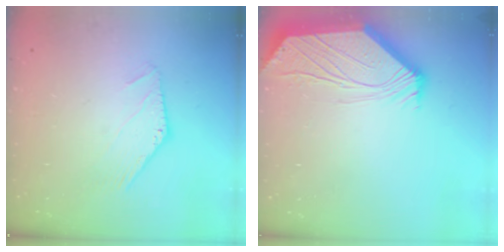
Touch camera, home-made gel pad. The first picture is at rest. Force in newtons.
{"total": 3.4, "press": 3.4, "slide": 0.5}